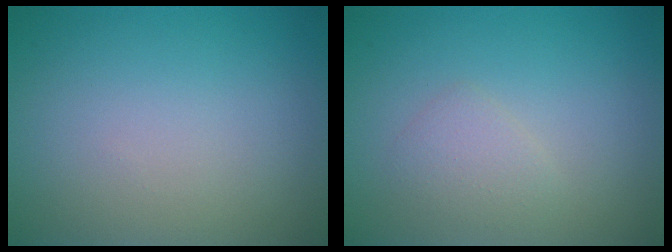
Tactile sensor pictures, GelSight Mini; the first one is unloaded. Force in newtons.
{"total": 1.6, "press": 1.6, "slide": 0.0}